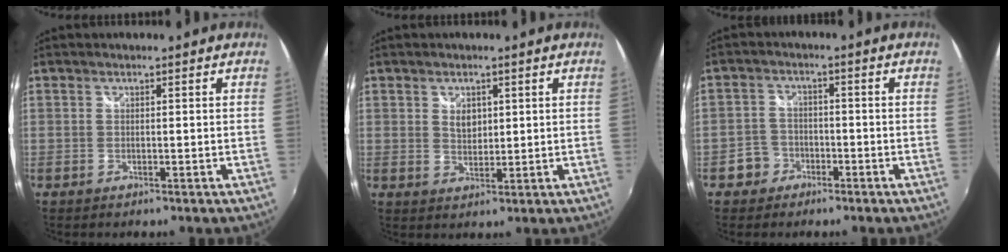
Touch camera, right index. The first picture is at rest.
{"total": 3.2, "force": [1.1, 2.2, 1.9], "torque": [-0.028, 0.002, 0.019]}
{"total": 4.4, "force": [-2.4, 3.6, 0.4], "torque": [-0.013, 0.012, -0.045]}